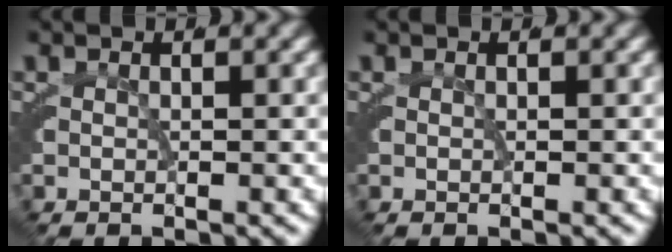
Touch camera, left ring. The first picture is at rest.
{"total": 0.0}